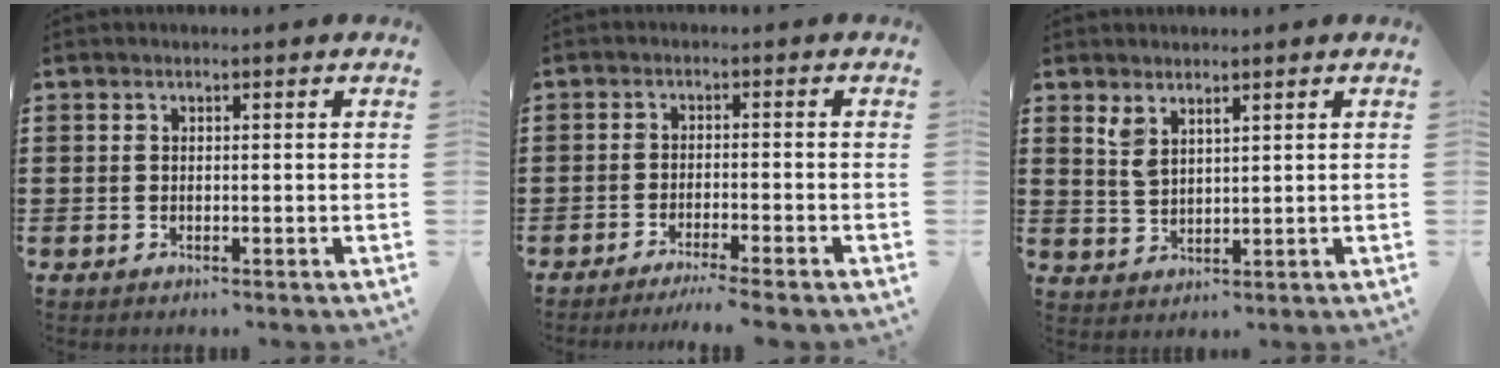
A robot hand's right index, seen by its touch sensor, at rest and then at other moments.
{"total": 2.6, "force": [-2.3, -0.5, 1.1], "torque": [-0.018, -0.002, -0.045]}
{"total": 2.8, "force": [2.0, 1.1, 1.5], "torque": [-0.034, 0.003, 0.038]}